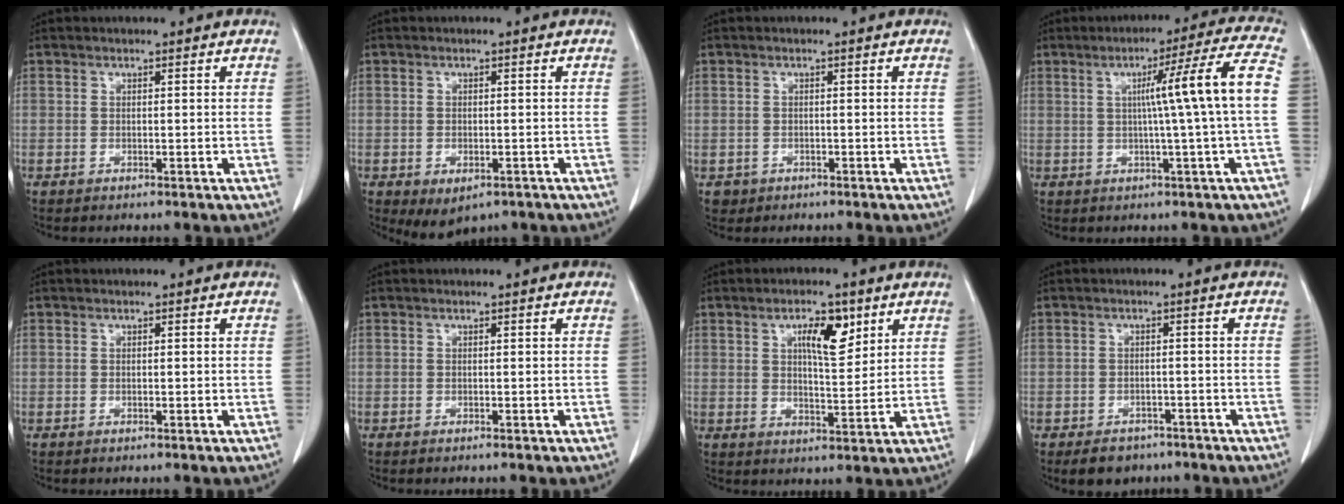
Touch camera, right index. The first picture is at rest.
{"total": 4.1, "force": [-2.2, 2.5, 2.5], "torque": [-0.035, -0.005, -0.017]}
{"total": 1.8, "force": [-0.6, 1.7, -0.1], "torque": [-0.002, 0.007, -0.006]}
{"total": 11.2, "force": [0.5, -2.3, 11.0], "torque": [-0.155, 0.012, 0.010]}
{"total": 0.0}
{"total": 0.0}
{"total": 6.7, "force": [3.2, 2.2, 5.5], "torque": [-0.093, 0.003, 0.053]}
{"total": 4.9, "force": [-3.6, 3.0, 1.2], "torque": [-0.017, 0.005, -0.048]}